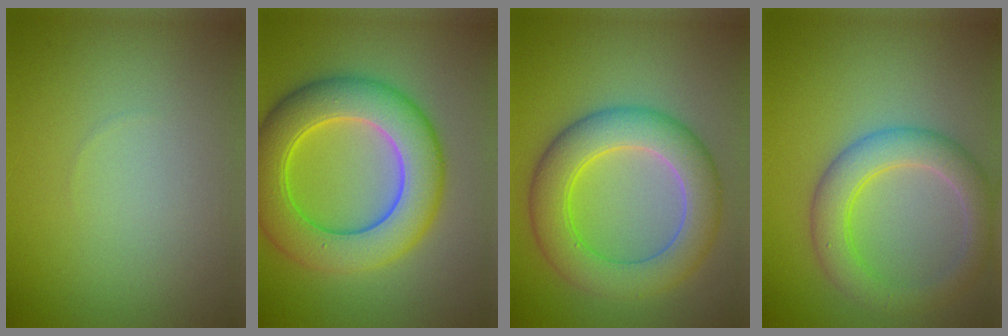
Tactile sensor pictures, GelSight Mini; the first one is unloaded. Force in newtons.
{"total": 9.4, "press": 9.4, "slide": 0.1}
{"total": 7.2, "press": 7.2, "slide": 0.3}
{"total": 4.9, "press": 4.9, "slide": 0.3}